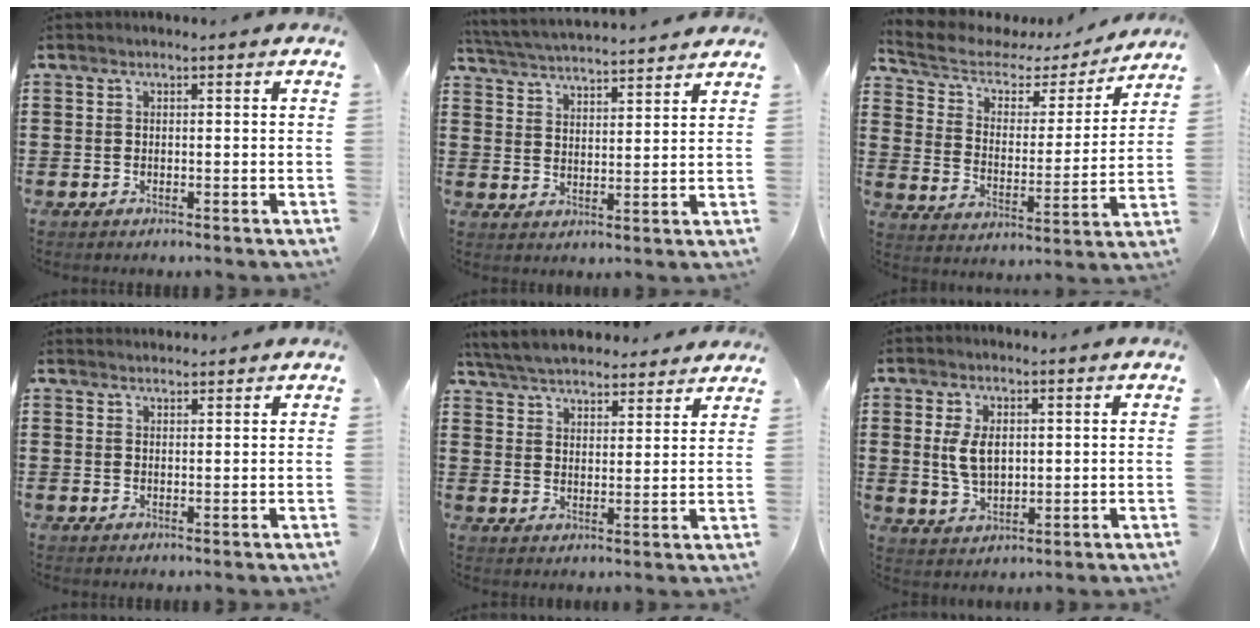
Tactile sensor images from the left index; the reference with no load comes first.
{"total": 4.1, "force": [4.1, -0.2, 0.4], "torque": [-0.028, -0.026, 0.070]}
{"total": 4.9, "force": [3.8, 2.6, 1.5], "torque": [-0.058, -0.024, 0.059]}
{"total": 1.4, "force": [1.4, 0.3, 0.0], "torque": [-0.003, 0.002, 0.028]}
{"total": 5.7, "force": [5.5, 0.9, 1.0], "torque": [-0.044, -0.023, 0.100]}
{"total": 5.4, "force": [1.1, 3.1, 4.3], "torque": [-0.090, 0.003, 0.015]}